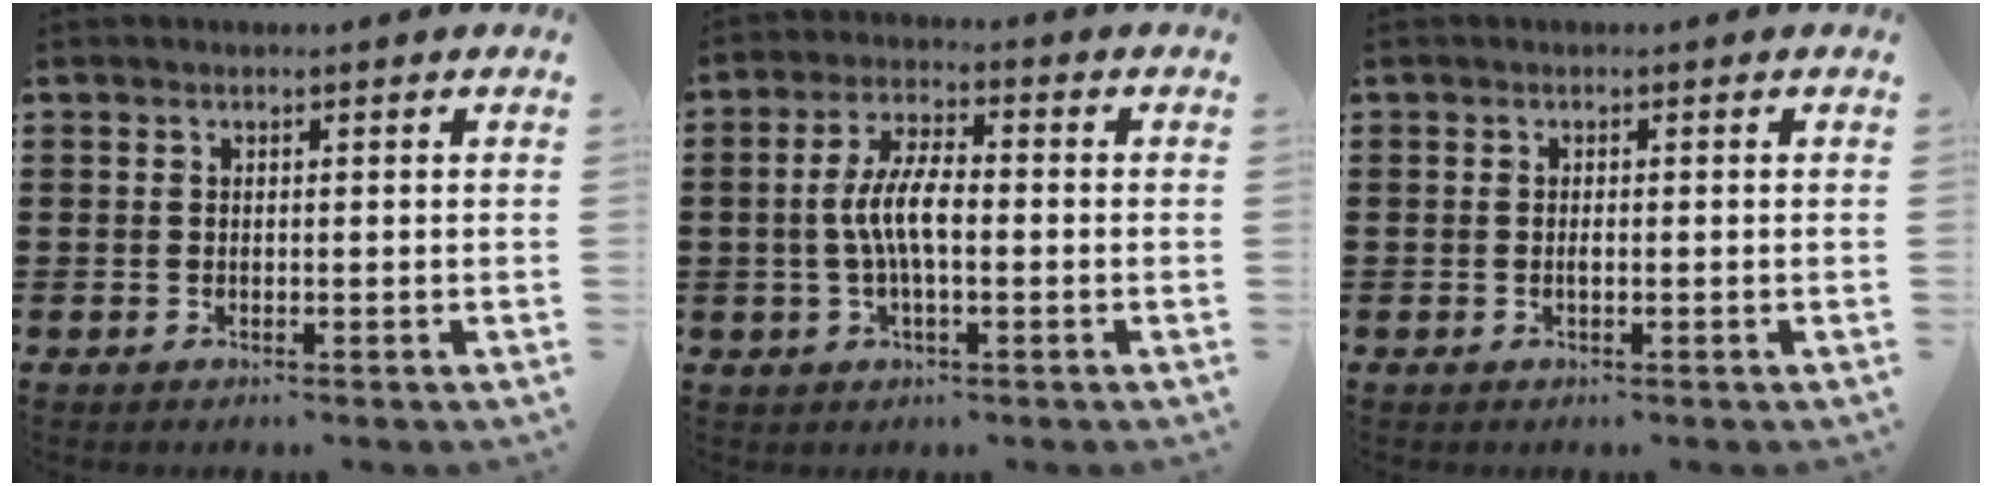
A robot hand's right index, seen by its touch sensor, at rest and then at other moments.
{"total": 7.0, "force": [-0.6, 2.4, 6.5], "torque": [-0.143, -0.003, -0.019]}
{"total": 0.6, "force": [-0.2, 0.1, 0.6], "torque": [-0.012, -0.005, -0.002]}